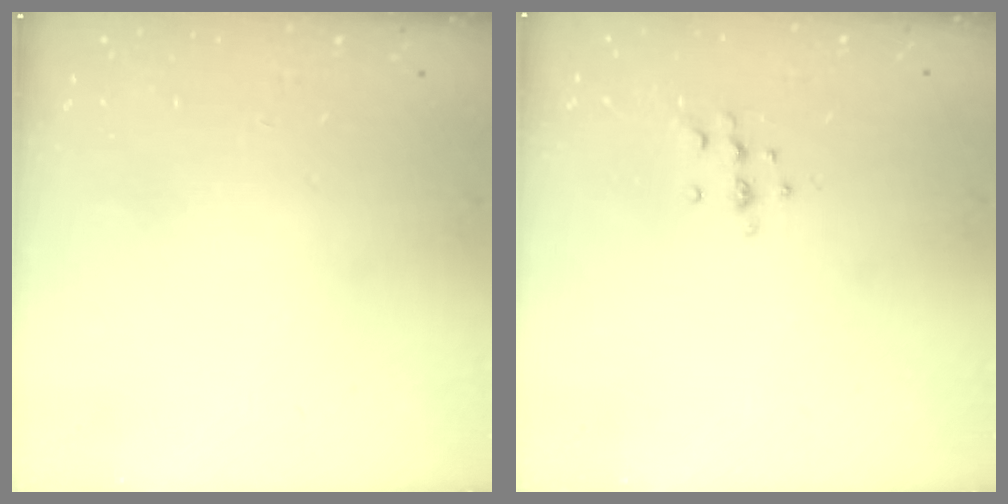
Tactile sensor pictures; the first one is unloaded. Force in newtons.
{"total": 6.9, "press": 6.8, "slide": 1.2}